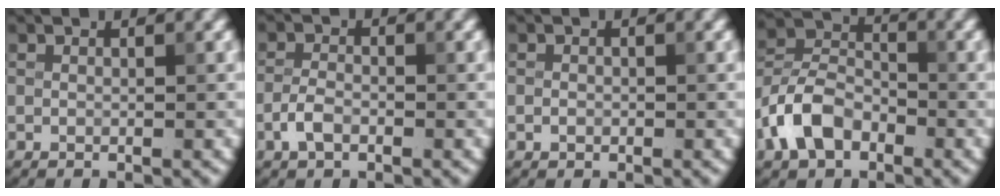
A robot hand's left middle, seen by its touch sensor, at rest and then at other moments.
{"total": 2.1, "force": [-1.1, 1.1, 1.4], "torque": [-0.029, 0.003, -0.027]}
{"total": 0.8, "force": [-0.3, 0.6, 0.3], "torque": [-0.004, -0.002, -0.007]}
{"total": 6.1, "force": [-3.1, 3.9, 3.5], "torque": [-0.069, 0.008, -0.069]}